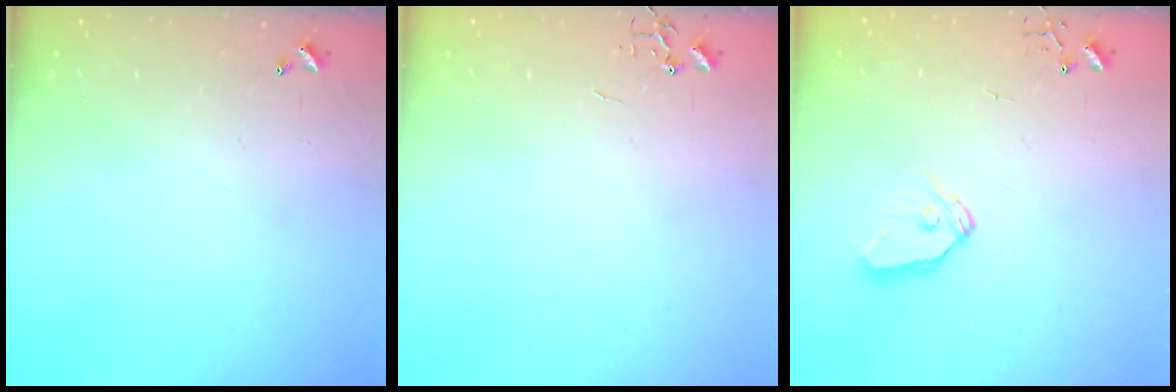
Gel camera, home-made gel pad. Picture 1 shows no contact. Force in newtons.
{"total": 0.0}
{"total": 8.9, "press": 8.8, "slide": 0.6}